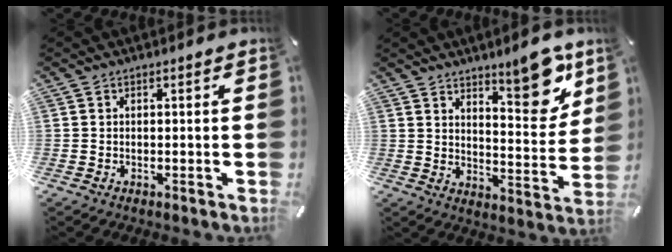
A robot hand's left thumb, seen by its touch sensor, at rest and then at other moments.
{"total": 12.1, "force": [8.7, 4.5, 7.2], "torque": [-0.074, -0.069, 0.146]}